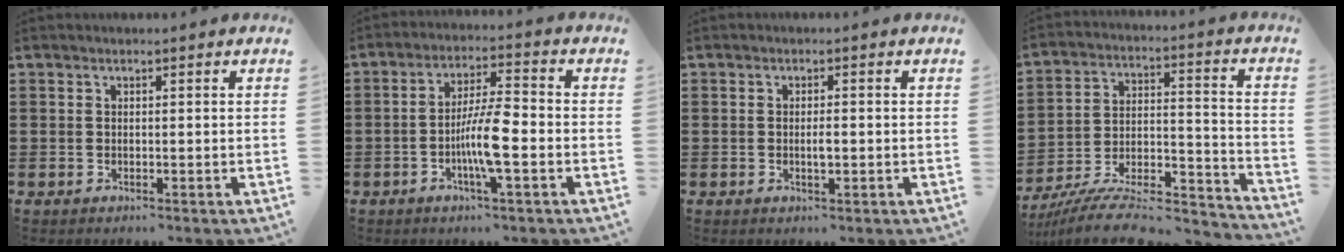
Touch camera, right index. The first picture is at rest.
{"total": 7.4, "force": [-1.9, 1.2, 7.0], "torque": [-0.140, -0.004, -0.041]}
{"total": 1.6, "force": [-0.2, 0.4, 1.6], "torque": [-0.030, 0.001, -0.003]}
{"total": 9.8, "force": [-8.7, 2.3, 4.0], "torque": [-0.064, 0.012, -0.167]}